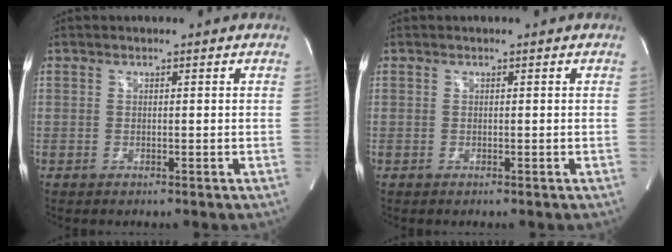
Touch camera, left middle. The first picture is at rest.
{"total": 0.0}